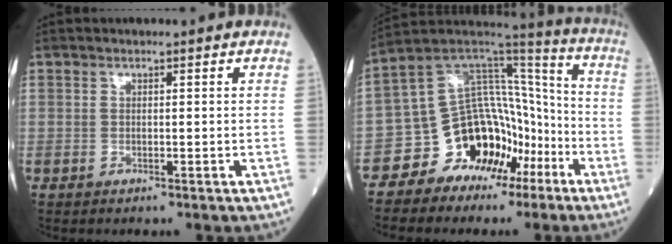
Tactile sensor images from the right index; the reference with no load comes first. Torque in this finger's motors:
{"motor_torque": [0.34, -0.10, 0.20, 0.02]}